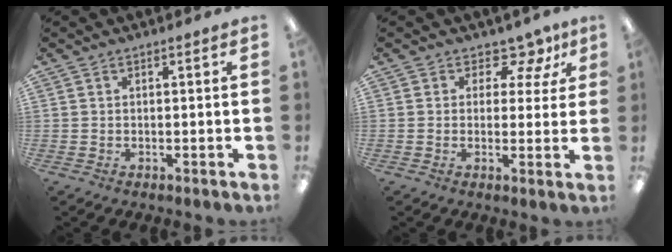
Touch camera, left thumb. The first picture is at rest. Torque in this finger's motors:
{"motor_torque": [-0.23, 0.29, -0.15, -0.26, -0.04]}